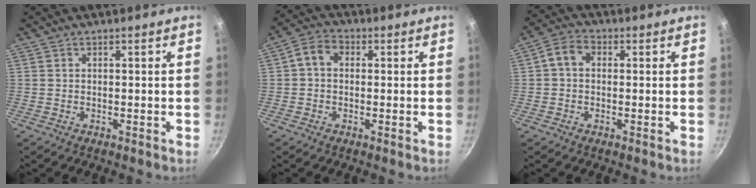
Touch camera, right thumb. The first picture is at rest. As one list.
[{"total": 4.9, "force": [0.4, 3.8, 3.1], "torque": [-0.051, 0.015, -0.007]}, {"total": 4.7, "force": [0.4, 3.6, 3.1], "torque": [-0.053, 0.015, -0.006]}]